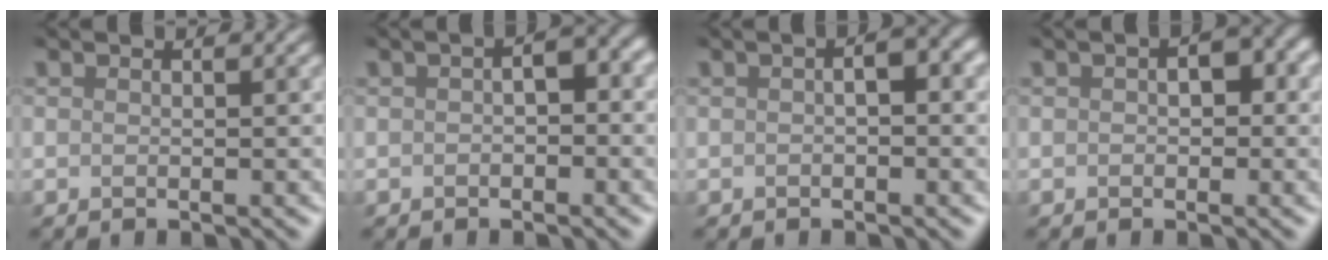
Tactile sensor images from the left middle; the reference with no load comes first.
{"total": 2.1, "force": [-0.6, 1.0, 1.7], "torque": [-0.026, 0.008, -0.015]}
{"total": 2.0, "force": [-0.3, 0.7, 1.9], "torque": [-0.031, 0.008, -0.008]}
{"total": 2.0, "force": [-0.2, 1.4, 1.4], "torque": [-0.014, 0.008, -0.007]}